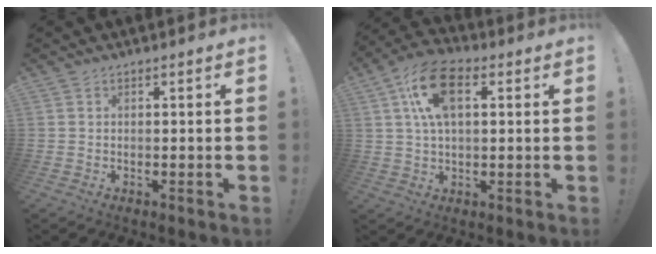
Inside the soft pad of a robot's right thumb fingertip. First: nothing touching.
{"total": 12.7, "force": [3.7, 6.8, 10.1], "torque": [-0.176, 0.005, 0.069]}